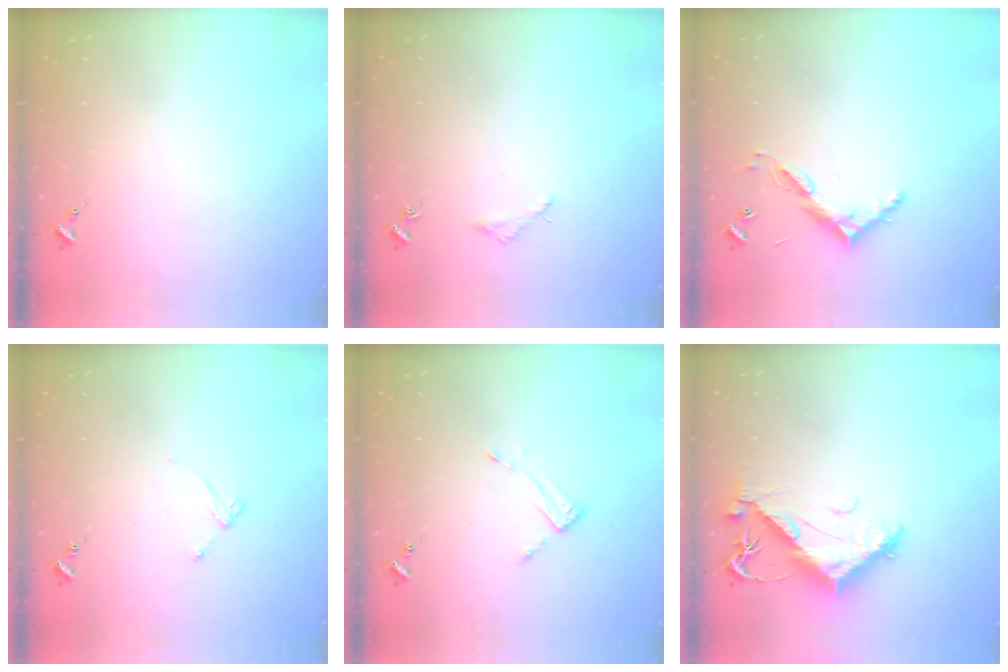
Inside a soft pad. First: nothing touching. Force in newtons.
{"total": 1.6, "press": 1.6, "slide": 0.2}
{"total": 8.7, "press": 8.7, "slide": 0.5}
{"total": 4.3, "press": 4.2, "slide": 0.6}
{"total": 3.5, "press": 3.5, "slide": 0.3}
{"total": 12.3, "press": 12.2, "slide": 1.5}